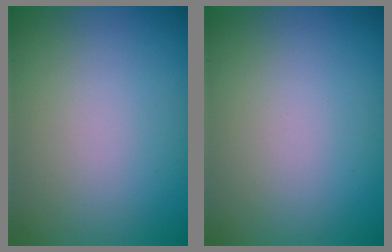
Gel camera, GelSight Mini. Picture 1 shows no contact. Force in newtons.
{"total": 0.0}